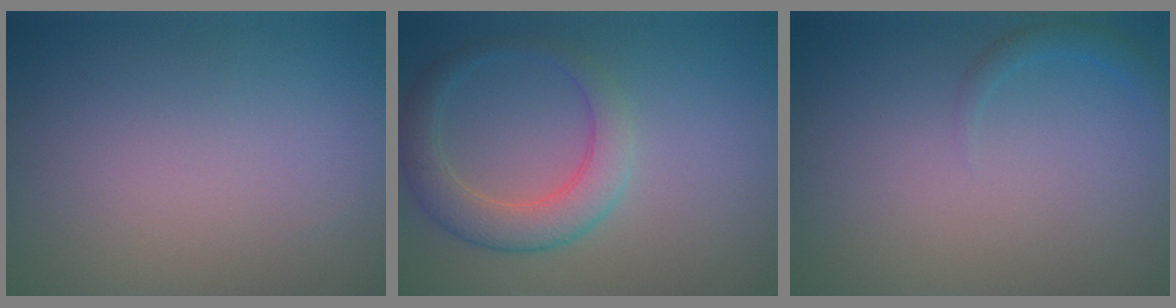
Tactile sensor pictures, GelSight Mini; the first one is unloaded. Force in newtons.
{"total": 4.3, "press": 4.3, "slide": 0.2}
{"total": 1.1, "press": 1.1, "slide": 0.1}